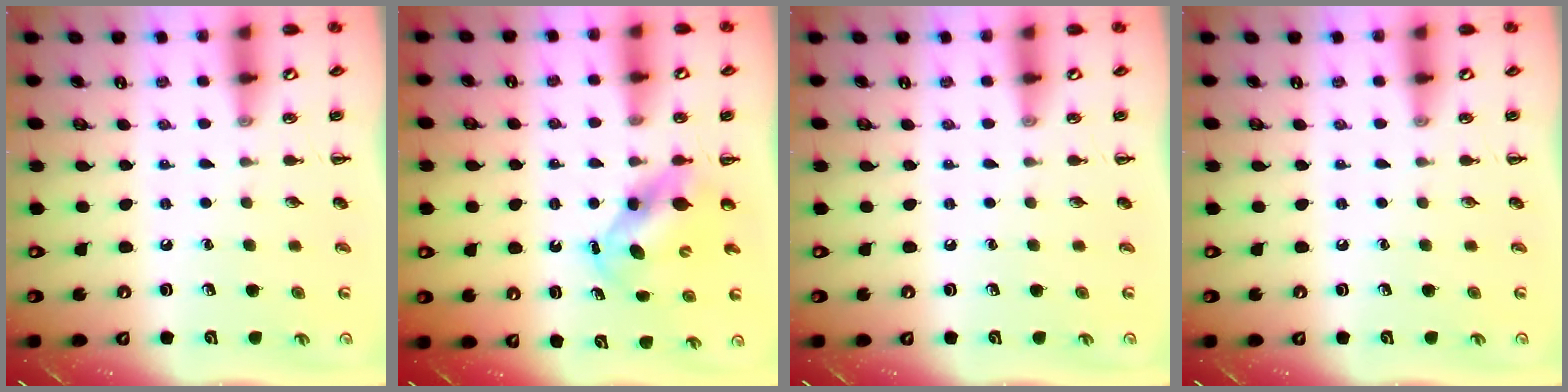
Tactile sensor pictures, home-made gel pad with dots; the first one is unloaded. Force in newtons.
{"total": 5.5, "press": 5.4, "slide": 0.9}
{"total": 0.0}
{"total": 0.0}